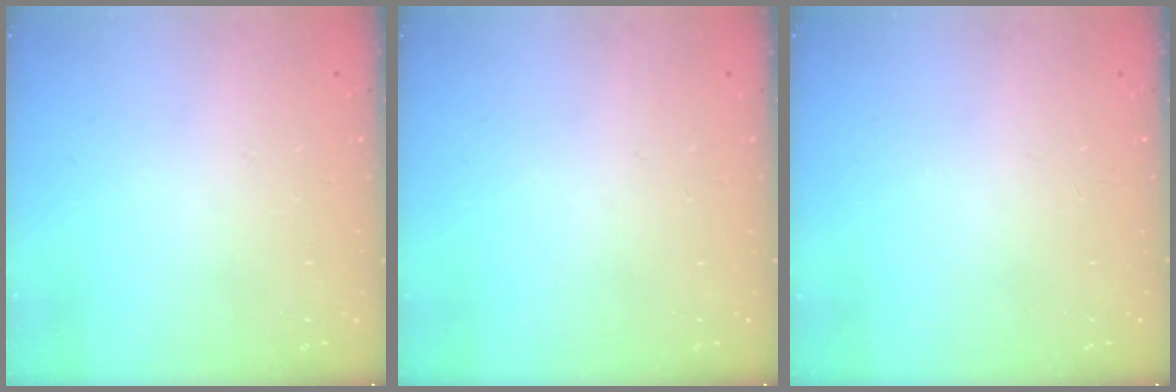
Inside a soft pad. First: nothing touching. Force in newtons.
{"total": 0.0}
{"total": 0.0}